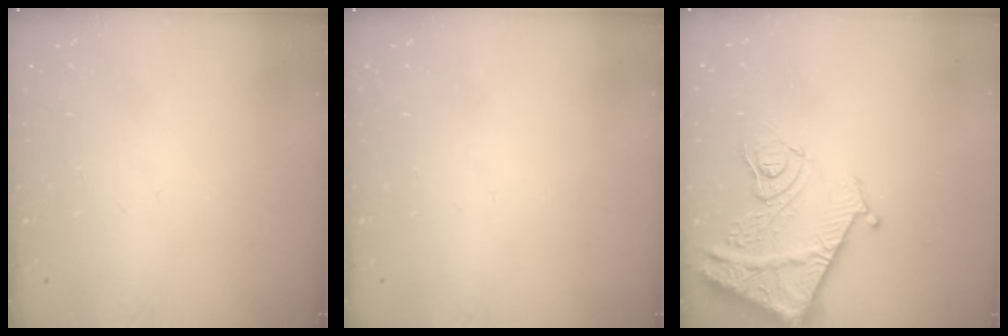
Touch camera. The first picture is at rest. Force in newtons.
{"total": 0.0}
{"total": 13.8, "press": 13.8, "slide": 1.4}